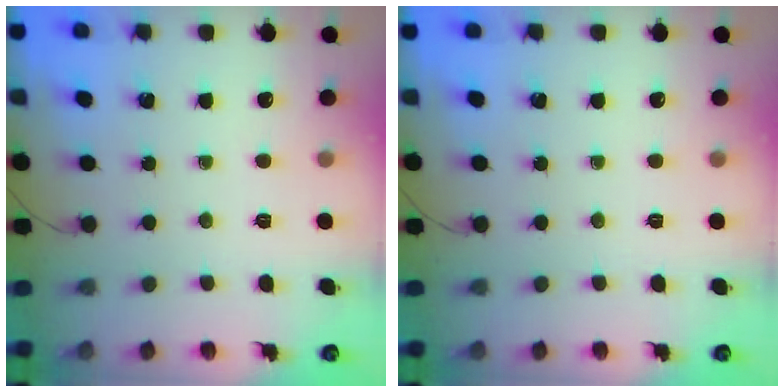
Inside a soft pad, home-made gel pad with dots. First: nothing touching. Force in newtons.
{"total": 0.0}